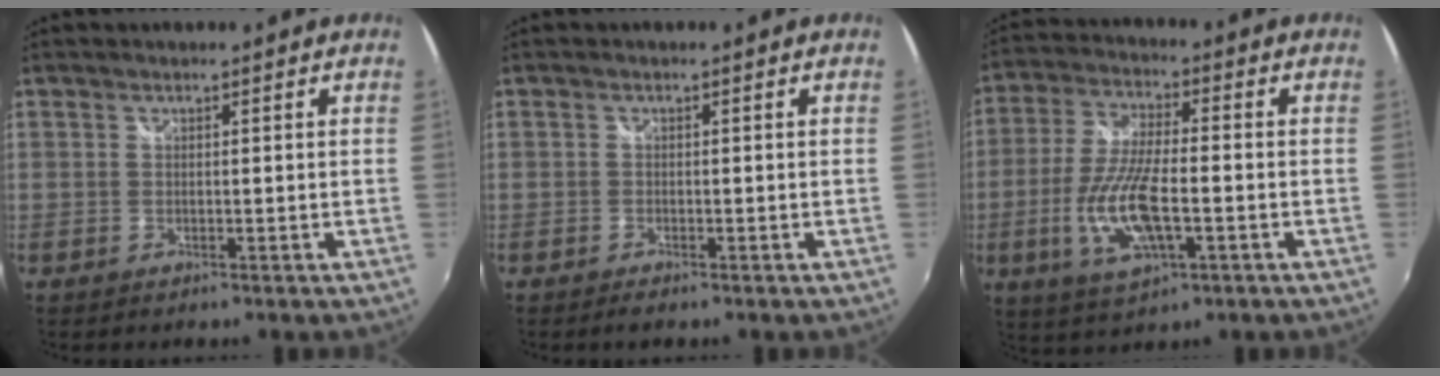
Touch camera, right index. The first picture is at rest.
{"total": 1.2, "force": [-1.0, 0.5, 0.6], "torque": [-0.012, -0.005, -0.018]}
{"total": 13.1, "force": [-3.5, 4.5, 11.8], "torque": [-0.246, -0.009, -0.065]}